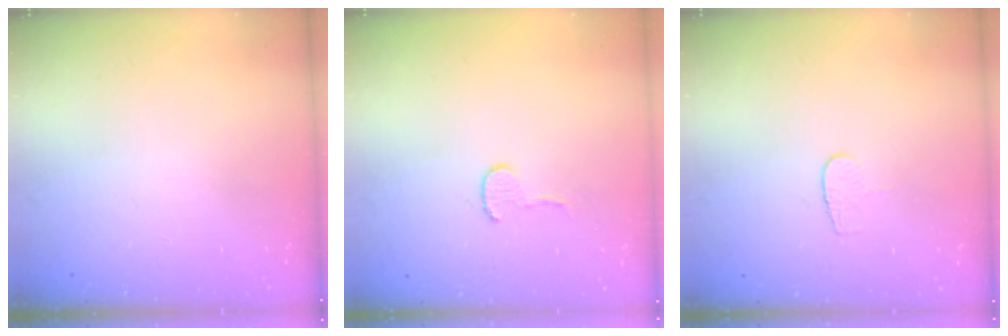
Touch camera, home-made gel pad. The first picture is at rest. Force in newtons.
{"total": 4.5, "press": 4.4, "slide": 0.4}
{"total": 3.7, "press": 3.7, "slide": 0.3}